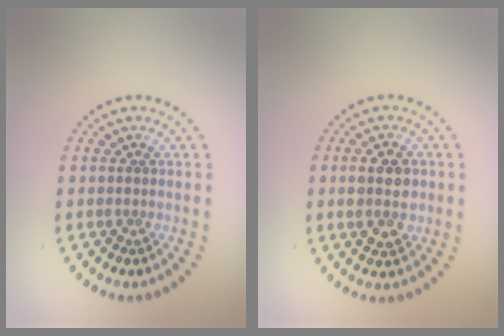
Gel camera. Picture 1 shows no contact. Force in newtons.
{"total": 3.8, "press": 3.8, "slide": 0.1}